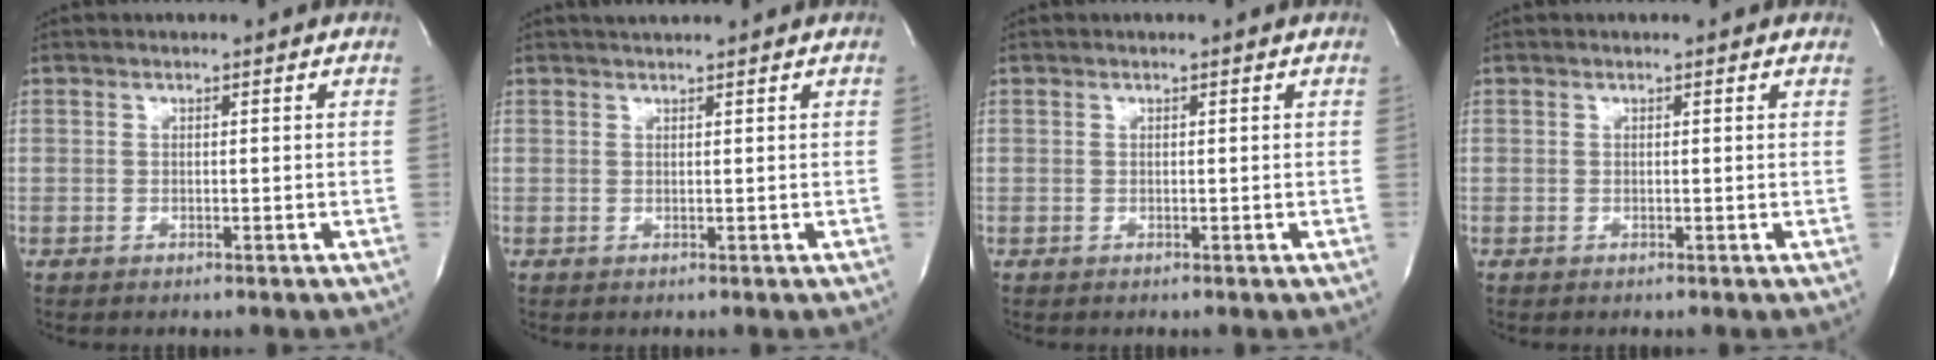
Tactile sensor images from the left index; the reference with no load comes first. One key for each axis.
{"total": 2.1, "fx": 2.0, "fy": -0.1, "fz": 0.7, "tx": -0.008, "ty": 0.018, "tz": 0.034}
{"total": 0.0}
{"total": 0.8, "fx": 0.6, "fy": 0.5, "fz": 0.1, "tx": -0.006, "ty": 0.006, "tz": 0.001}